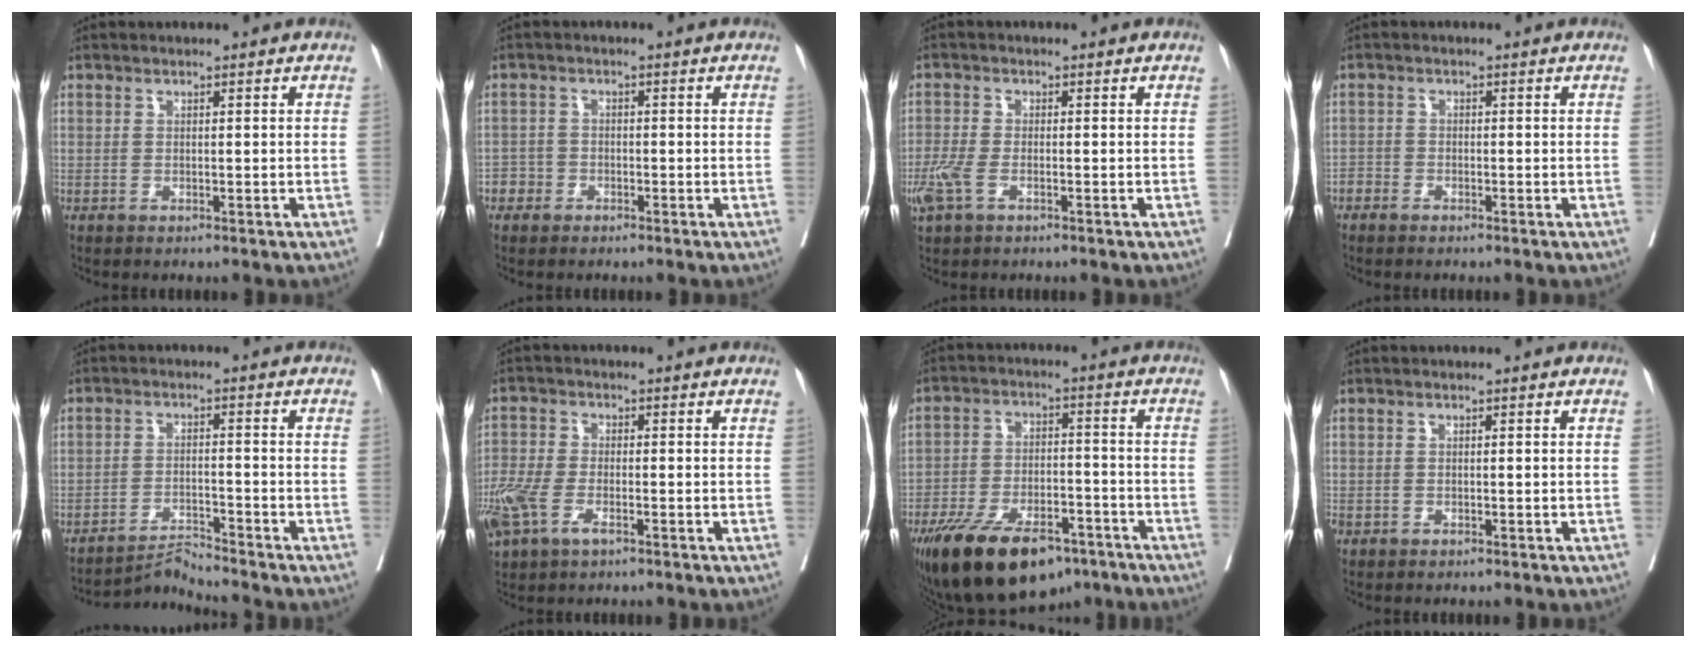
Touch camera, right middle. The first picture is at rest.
{"total": 2.2, "force": [-1.3, 1.8, -0.2], "torque": [0.007, 0.012, -0.031]}
{"total": 3.9, "force": [-1.8, 1.8, 3.0], "torque": [-0.083, -0.006, -0.038]}
{"total": 1.5, "force": [-1.2, 0.9, 0.1], "torque": [0.004, 0.004, -0.025]}
{"total": 4.6, "force": [-4.0, -2.0, -1.0], "torque": [0.009, -0.013, -0.068]}
{"total": 8.3, "force": [-3.8, 4.1, 6.1], "torque": [-0.154, -0.011, -0.075]}
{"total": 16.9, "force": [-11.6, 7.1, 10.0], "torque": [-0.188, -0.008, -0.191]}
{"total": 0.6, "force": [-0.3, 0.6, 0.2], "torque": [-0.005, 0.003, -0.004]}